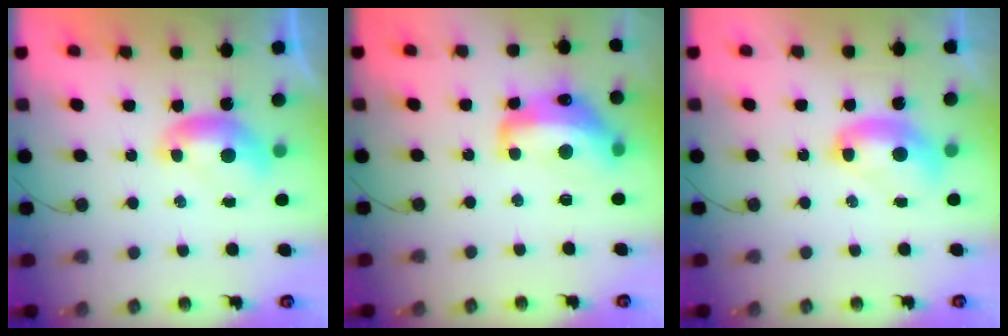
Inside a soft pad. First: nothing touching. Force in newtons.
{"total": 8.8, "press": 8.8, "slide": 0.9}
{"total": 2.7, "press": 2.7, "slide": 0.1}